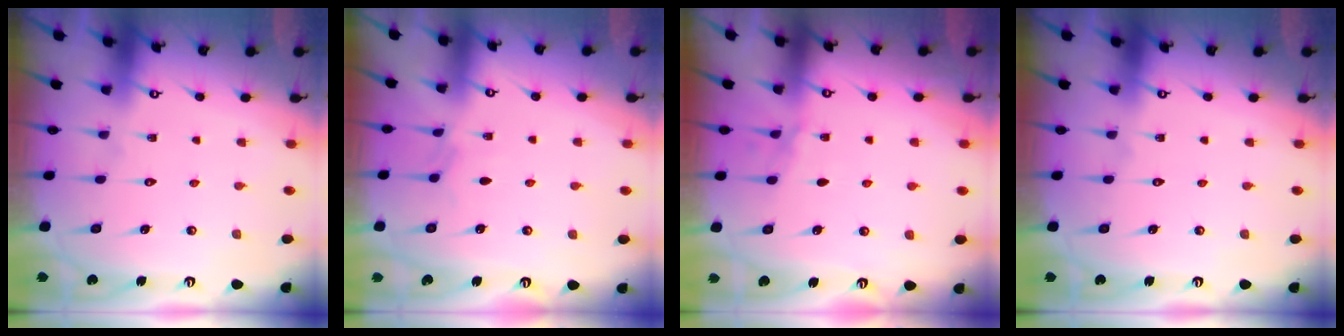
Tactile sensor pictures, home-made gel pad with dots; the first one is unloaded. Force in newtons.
{"total": 2.2, "press": 2.1, "slide": 0.4}
{"total": 2.7, "press": 2.7, "slide": 0.4}
{"total": 0.0}